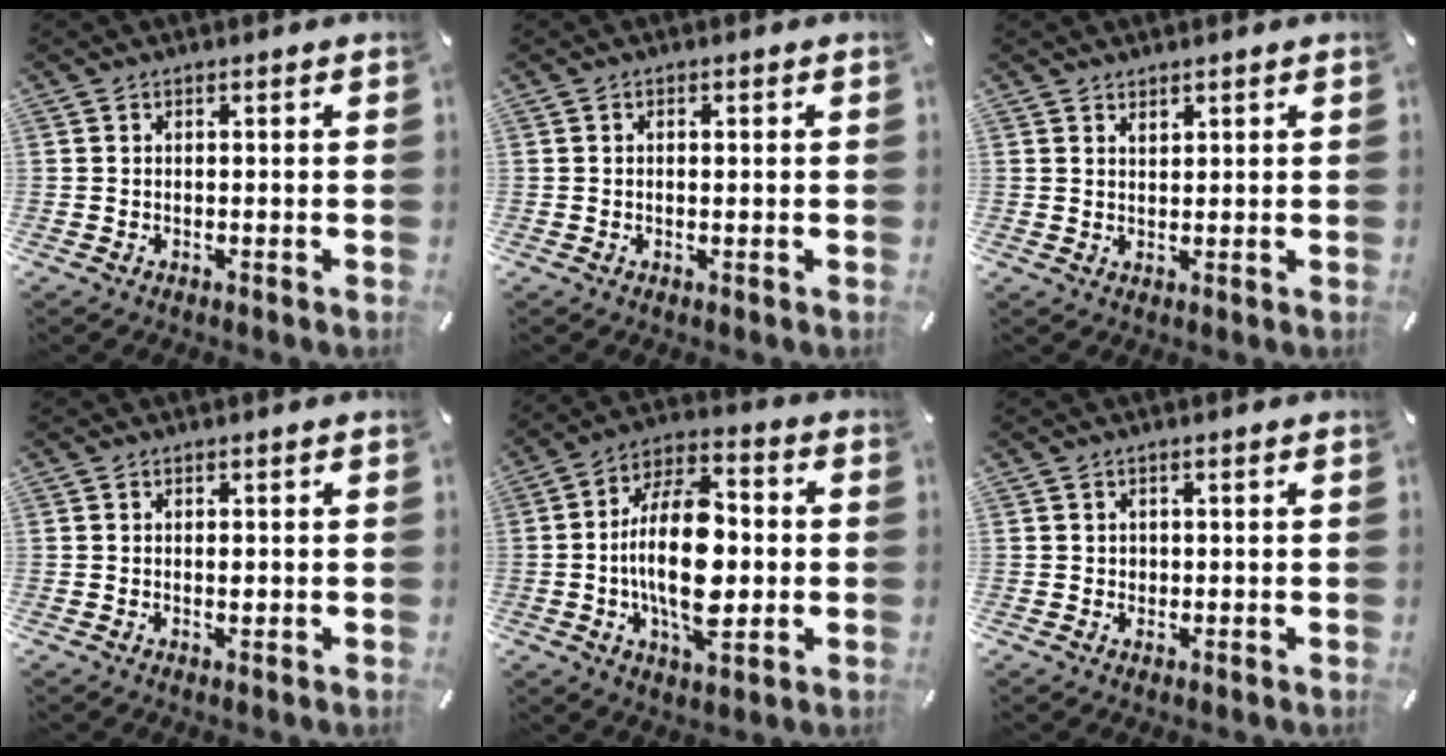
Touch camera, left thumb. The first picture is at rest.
{"total": 0.8, "force": [0.1, 0.3, 0.7], "torque": [-0.014, 0.001, 0.001]}
{"total": 1.5, "force": [1.4, 0.6, 0.3], "torque": [-0.005, -0.003, 0.027]}
{"total": 0.9, "force": [0.2, 0.5, 0.8], "torque": [-0.009, -0.002, 0.001]}
{"total": 18.5, "force": [-1.1, 9.6, 15.9], "torque": [-0.300, -0.004, -0.025]}
{"total": 0.9, "force": [0.3, 0.8, 0.2], "torque": [-0.006, 0.003, 0.006]}